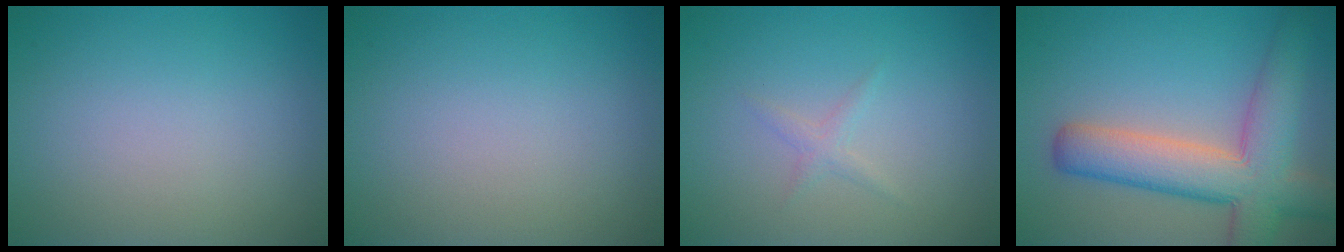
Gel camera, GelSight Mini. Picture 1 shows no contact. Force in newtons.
{"total": 0.0}
{"total": 1.0, "press": 1.0, "slide": 0.1}
{"total": 8.3, "press": 8.3, "slide": 0.6}